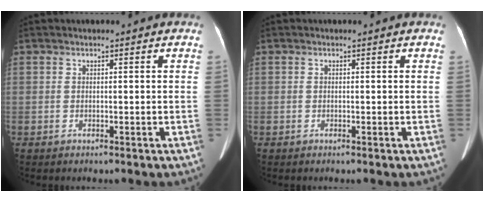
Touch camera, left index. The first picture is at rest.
{"total": 0.0}